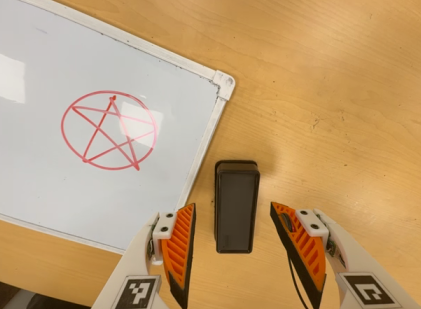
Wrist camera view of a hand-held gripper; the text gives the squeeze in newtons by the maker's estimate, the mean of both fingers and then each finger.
{"total": 0.0}